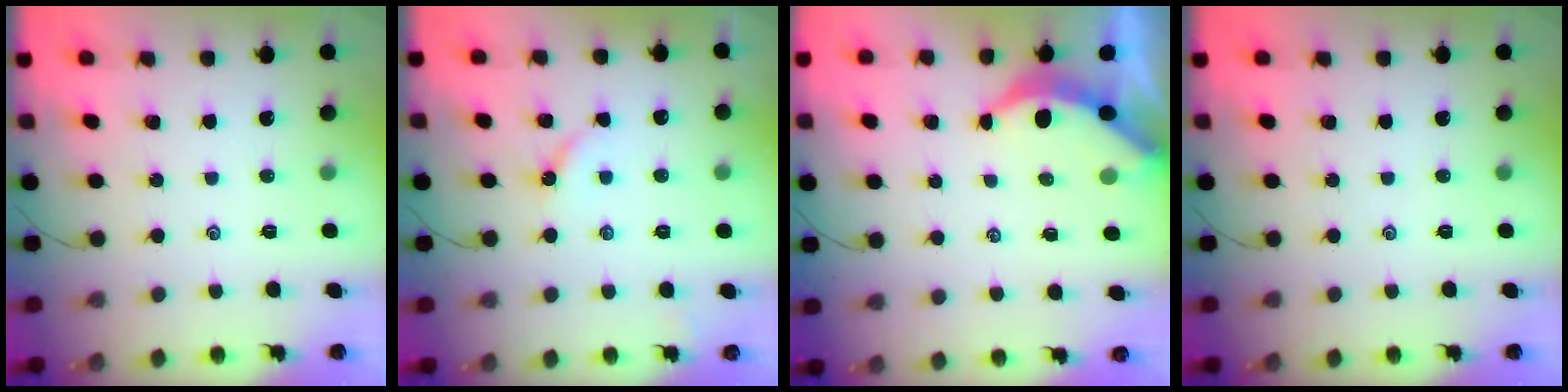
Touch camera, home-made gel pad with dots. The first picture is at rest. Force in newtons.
{"total": 3.8, "press": 3.7, "slide": 0.4}
{"total": 3.6, "press": 3.6, "slide": 0.4}
{"total": 0.0}